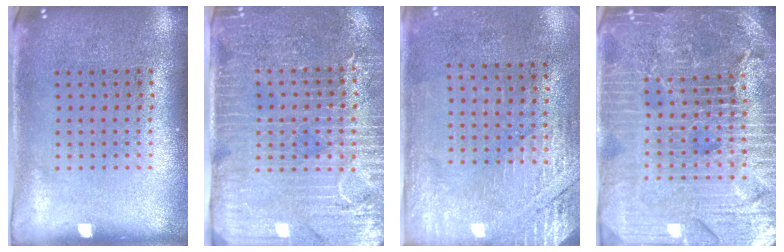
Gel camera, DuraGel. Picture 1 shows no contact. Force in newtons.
{"total": 3.6, "press": 3.3, "slide": 1.5}
{"total": 2.7, "press": 2.4, "slide": 1.2}
{"total": 5.6, "press": 5.0, "slide": 2.5}